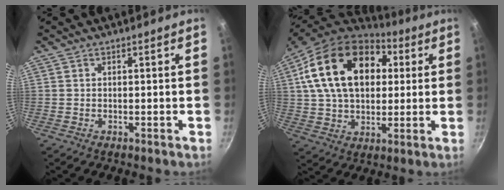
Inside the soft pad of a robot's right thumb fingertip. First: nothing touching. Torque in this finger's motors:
{"motor_torque": [0.32, 3.97, 0.91, -0.06, 0.37]}